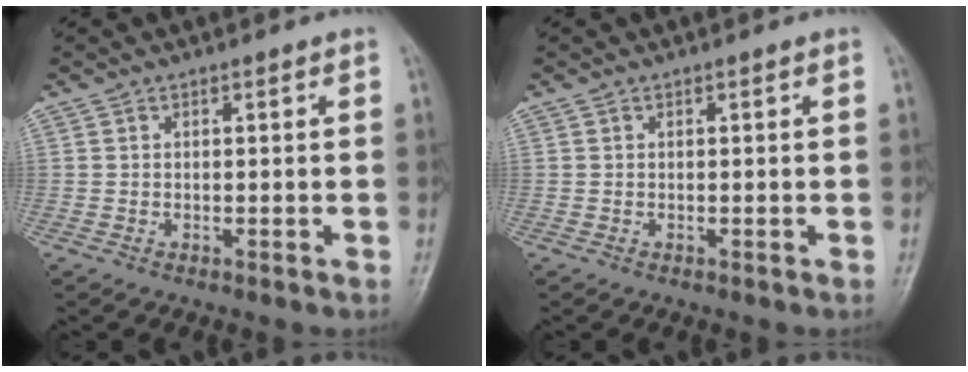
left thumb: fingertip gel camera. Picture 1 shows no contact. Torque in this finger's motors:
{"motor_torque": [0.00, 0.01, -0.01, -0.01, 0.00]}